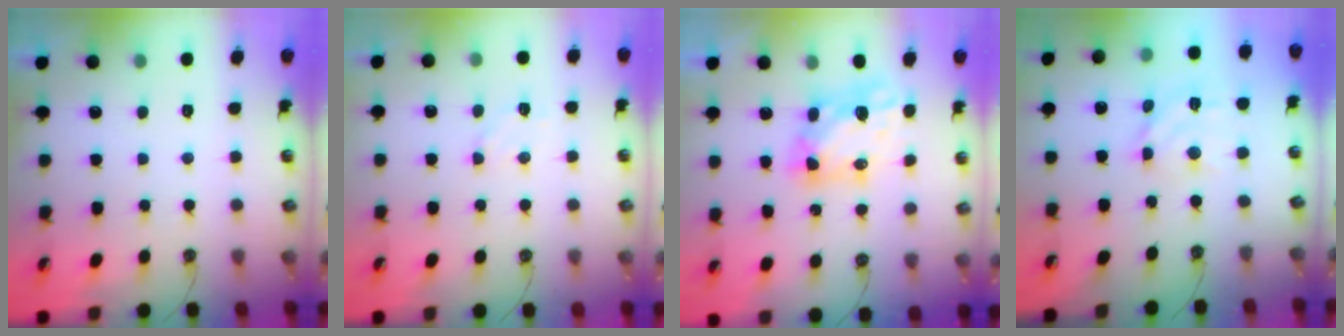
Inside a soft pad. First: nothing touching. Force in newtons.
{"total": 6.6, "press": 6.6, "slide": 0.6}
{"total": 7.0, "press": 6.9, "slide": 0.8}
{"total": 9.7, "press": 9.6, "slide": 0.6}